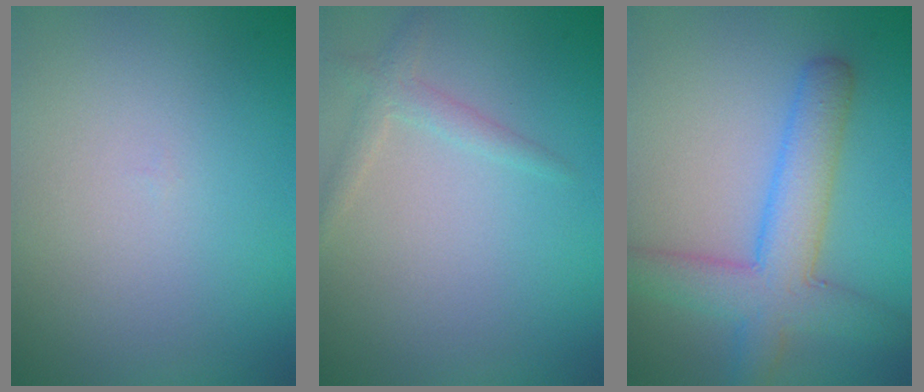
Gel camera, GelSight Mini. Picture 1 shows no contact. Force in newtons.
{"total": 1.6, "press": 1.6, "slide": 0.1}
{"total": 5.8, "press": 5.8, "slide": 0.3}